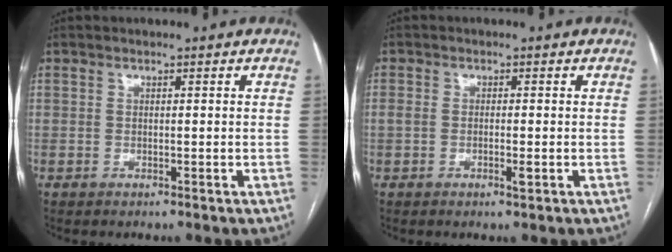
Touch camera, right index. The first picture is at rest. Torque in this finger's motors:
{"motor_torque": [-0.24, 0.18, 0.00, -0.01]}